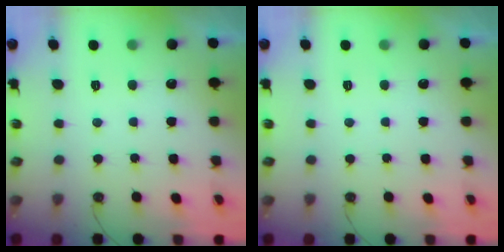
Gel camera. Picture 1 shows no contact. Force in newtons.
{"total": 0.0}